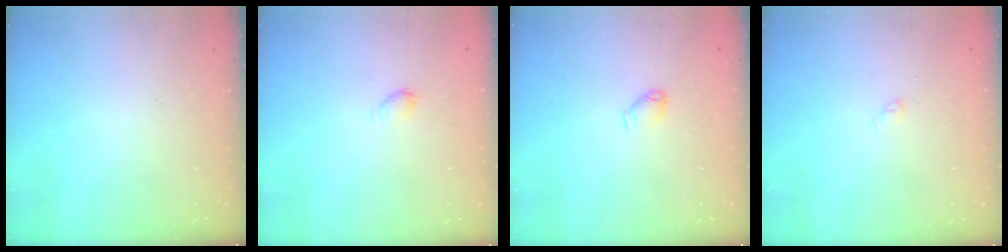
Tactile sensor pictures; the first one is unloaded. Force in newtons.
{"total": 2.8, "press": 2.8, "slide": 0.5}
{"total": 4.7, "press": 4.6, "slide": 1.0}
{"total": 2.4, "press": 2.3, "slide": 0.3}